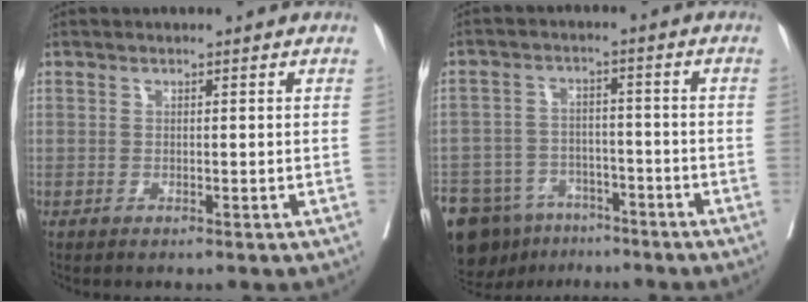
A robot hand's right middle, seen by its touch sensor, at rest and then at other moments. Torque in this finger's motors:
{"motor_torque": [0.52, -0.19, 1.05, 0.21]}